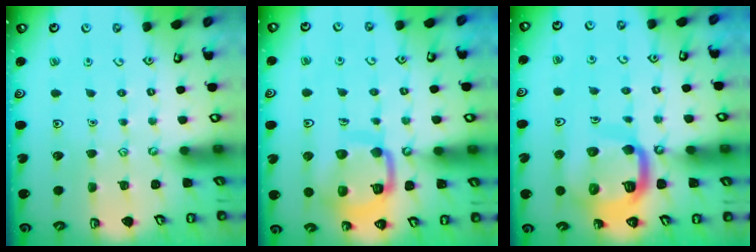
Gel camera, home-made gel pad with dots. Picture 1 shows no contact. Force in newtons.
{"total": 14.1, "press": 14.0, "slide": 1.5}
{"total": 13.8, "press": 13.7, "slide": 1.6}